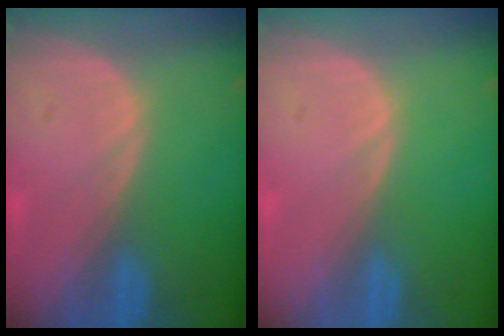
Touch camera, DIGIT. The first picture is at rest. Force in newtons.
{"total": 0.0}